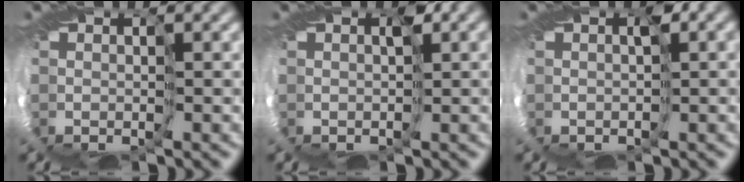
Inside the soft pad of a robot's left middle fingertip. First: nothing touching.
{"total": 2.7, "force": [0.7, 1.3, 2.3], "torque": [-0.031, 0.007, 0.009]}
{"total": 2.7, "force": [0.5, 1.4, 2.3], "torque": [-0.030, 0.007, 0.007]}